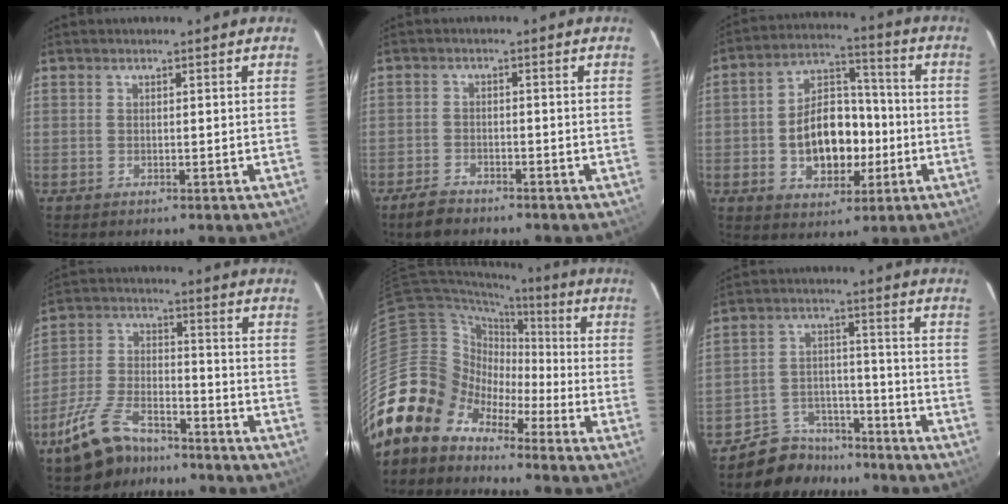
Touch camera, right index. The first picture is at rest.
{"total": 4.1, "force": [-3.5, 1.7, 1.3], "torque": [-0.044, 0.002, -0.064]}
{"total": 13.6, "force": [-2.6, 9.3, 9.5], "torque": [-0.184, 0.029, -0.026]}
{"total": 13.3, "force": [-9.8, 6.2, 6.5], "torque": [-0.152, 0.001, -0.171]}
{"total": 13.6, "force": [-9.5, 9.3, 2.6], "torque": [-0.073, 0.029, -0.192]}
{"total": 9.8, "force": [-8.3, 5.1, 0.9], "torque": [-0.031, 0.040, -0.125]}